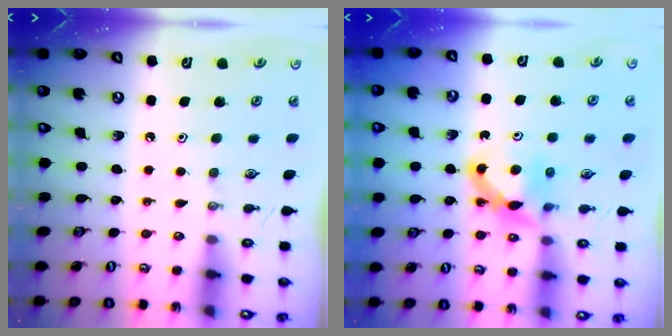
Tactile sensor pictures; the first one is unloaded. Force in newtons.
{"total": 7.4, "press": 7.4, "slide": 0.5}